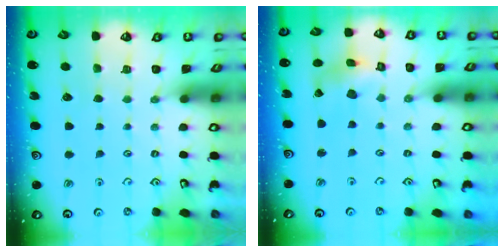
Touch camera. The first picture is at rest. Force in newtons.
{"total": 5.9, "press": 5.9, "slide": 0.5}